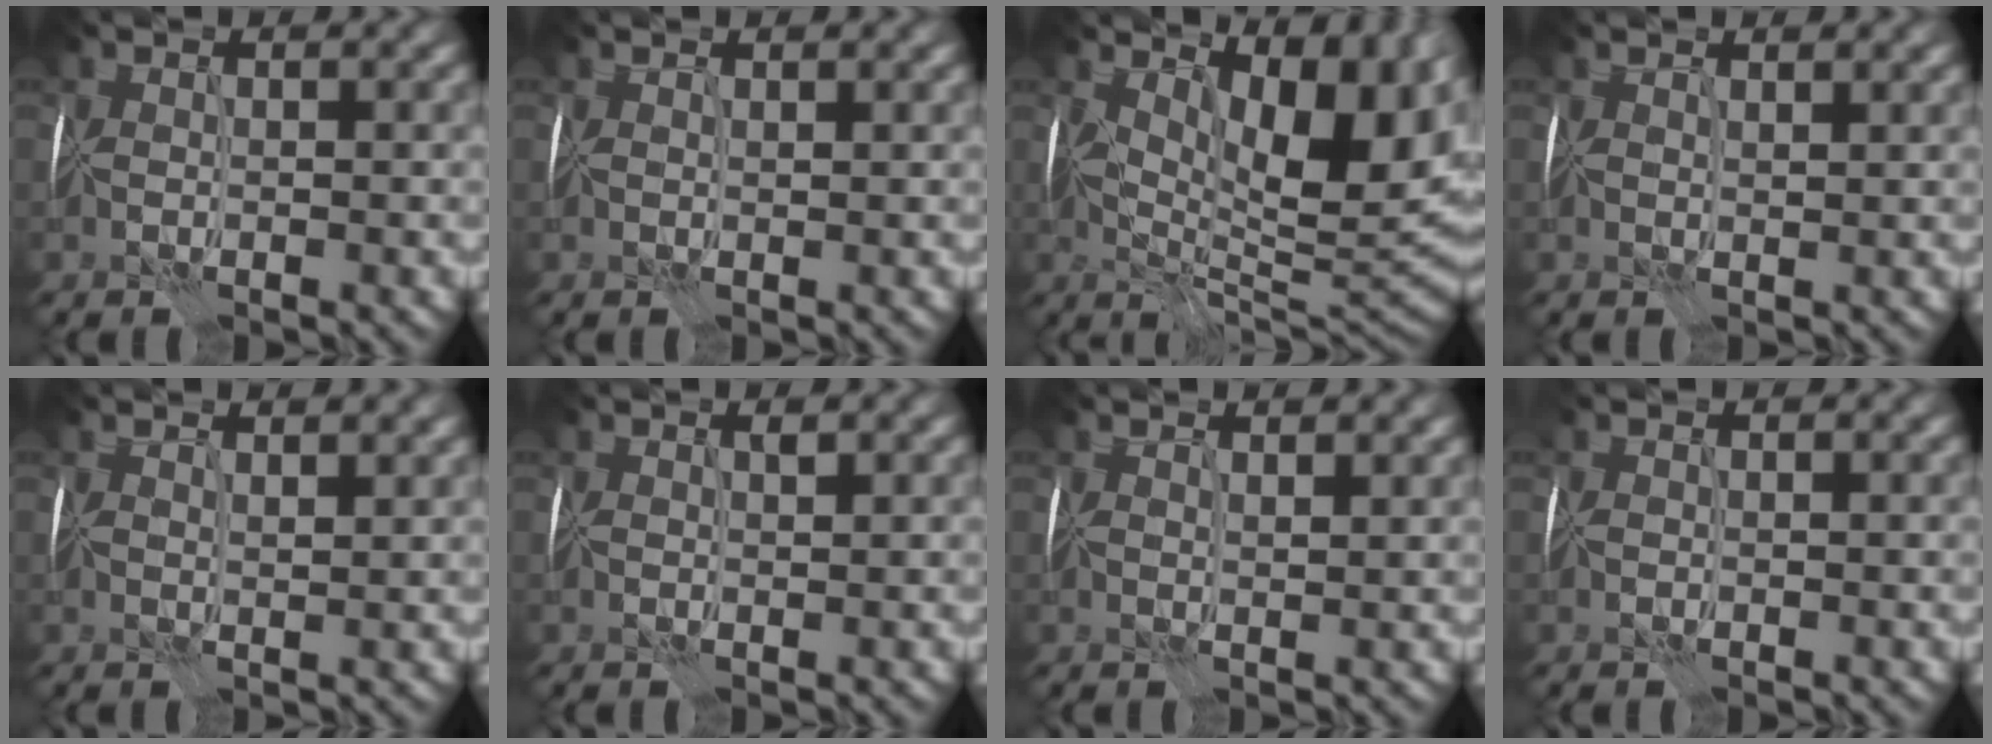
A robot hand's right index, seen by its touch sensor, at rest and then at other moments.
{"total": 0.9, "force": [0.8, 0.1, 0.4], "torque": [0.000, 0.006, 0.012]}
{"total": 11.7, "force": [4.6, 5.3, 9.4], "torque": [-0.135, -0.014, 0.089]}
{"total": 1.6, "force": [1.3, 0.2, 0.8], "torque": [-0.004, 0.008, 0.019]}
{"total": 2.3, "force": [1.8, 0.4, 1.3], "torque": [-0.008, 0.008, 0.027]}
{"total": 0.6, "force": [0.5, 0.1, 0.3], "torque": [-0.004, 0.003, 0.010]}
{"total": 2.0, "force": [1.6, 0.3, 1.1], "torque": [-0.007, 0.008, 0.024]}
{"total": 0.0}